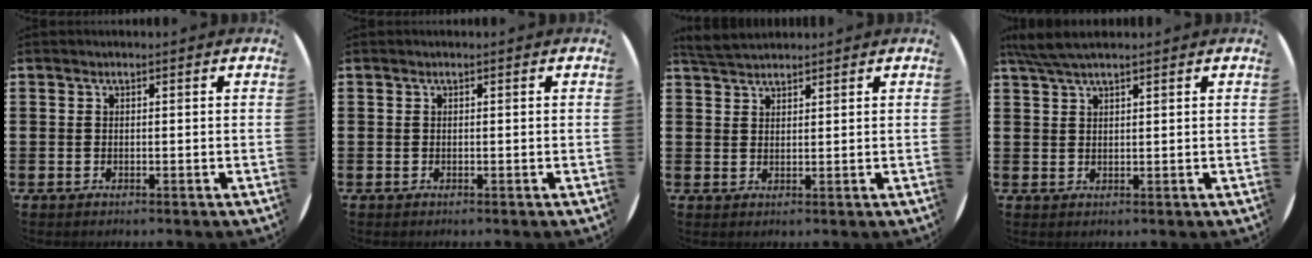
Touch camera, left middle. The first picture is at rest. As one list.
[{"total": 0.0}, {"total": 3.2, "force": [3.0, 0.6, 0.8], "torque": [-0.023, -0.002, 0.058]}, {"total": 3.4, "force": [2.8, 0.4, 1.8], "torque": [-0.042, 0.002, 0.052]}]